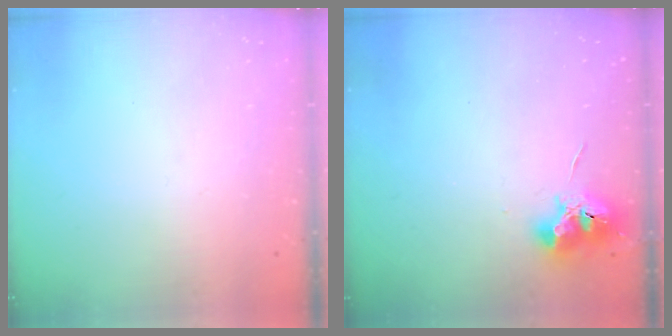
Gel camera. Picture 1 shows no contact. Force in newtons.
{"total": 11.0, "press": 11.0, "slide": 0.8}